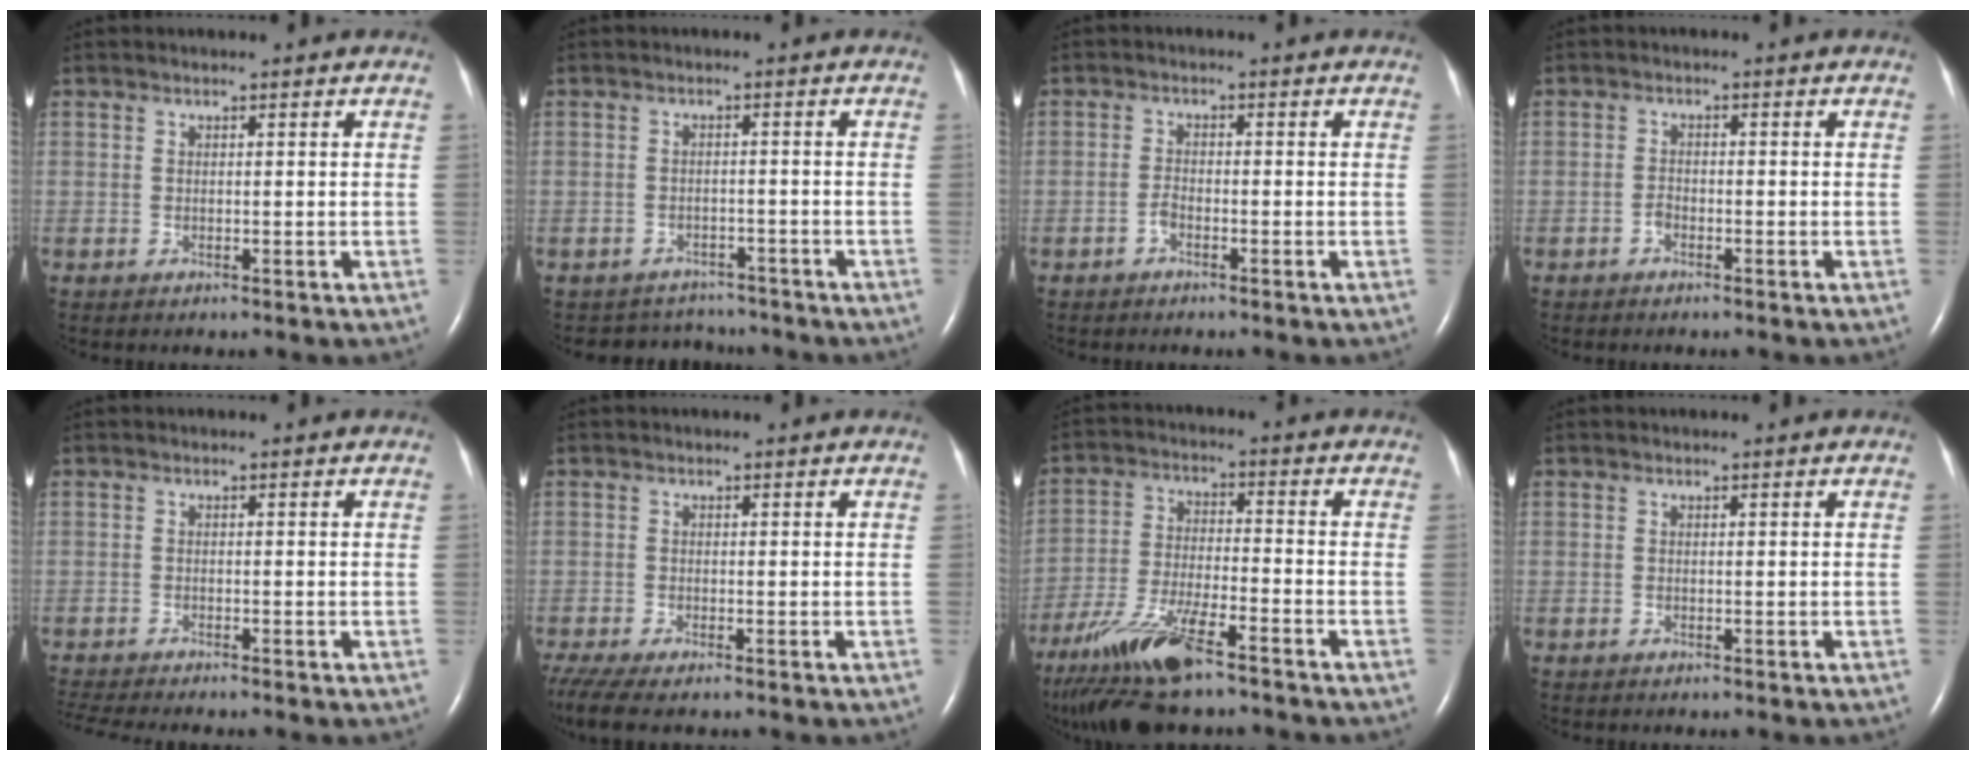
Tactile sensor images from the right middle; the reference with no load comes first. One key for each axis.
{"total": 5.2, "fx": -4.8, "fy": 1.8, "fz": -0.6, "tx": 0.003, "ty": 0.015, "tz": -0.063}
{"total": 1.4, "fx": -1.0, "fy": 0.4, "fz": 0.9, "tx": -0.021, "ty": 0.002, "tz": -0.019}
{"total": 1.1, "fx": -0.8, "fy": 0.5, "fz": 0.6, "tx": -0.010, "ty": 0.002, "tz": -0.015}
{"total": 4.5, "fx": -4.1, "fy": -0.7, "fz": 1.7, "tx": -0.032, "ty": -0.016, "tz": -0.069}
{"total": 5.7, "fx": -4.2, "fy": 1.2, "fz": 3.6, "tx": -0.077, "ty": -0.013, "tz": -0.078}
{"total": 13.9, "fx": -10.1, "fy": 2.3, "fz": 9.3, "tx": -0.197, "ty": -0.033, "tz": -0.184}
{"total": 0.0}